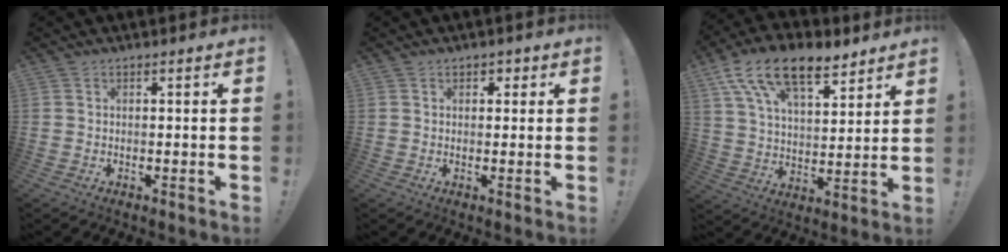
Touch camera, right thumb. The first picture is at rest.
{"total": 1.7, "force": [0.5, 1.4, 0.7], "torque": [0.004, -0.002, 0.003]}
{"total": 17.3, "force": [11.1, 8.1, 10.5], "torque": [-0.187, -0.060, 0.199]}